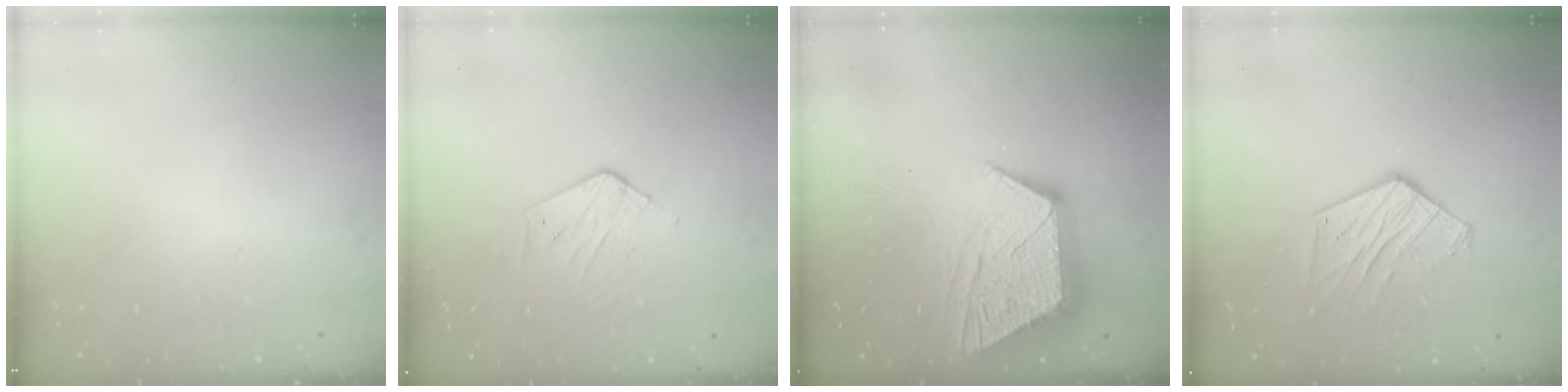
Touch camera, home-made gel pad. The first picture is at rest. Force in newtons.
{"total": 3.0, "press": 3.0, "slide": 0.2}
{"total": 13.3, "press": 13.3, "slide": 0.9}
{"total": 11.2, "press": 11.2, "slide": 0.6}